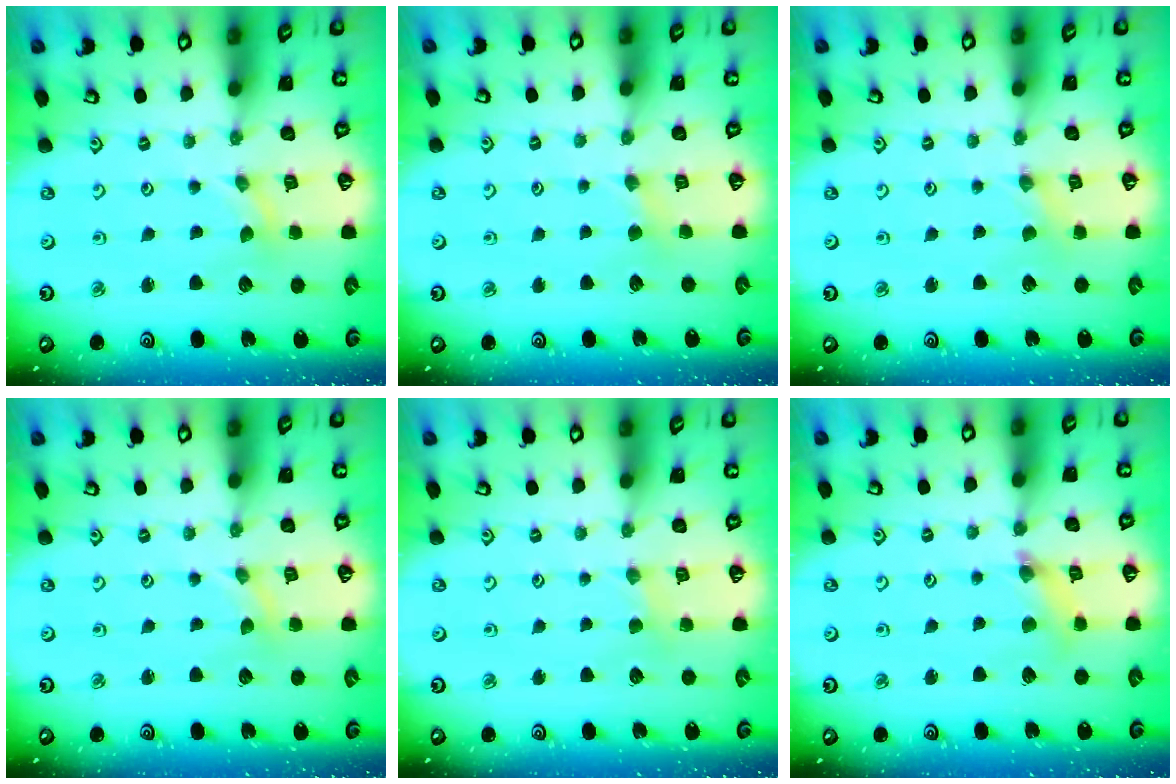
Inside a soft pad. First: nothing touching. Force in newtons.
{"total": 1.9, "press": 1.9, "slide": 0.4}
{"total": 0.0}
{"total": 0.0}
{"total": 1.9, "press": 1.8, "slide": 0.4}
{"total": 4.1, "press": 4.1, "slide": 0.4}